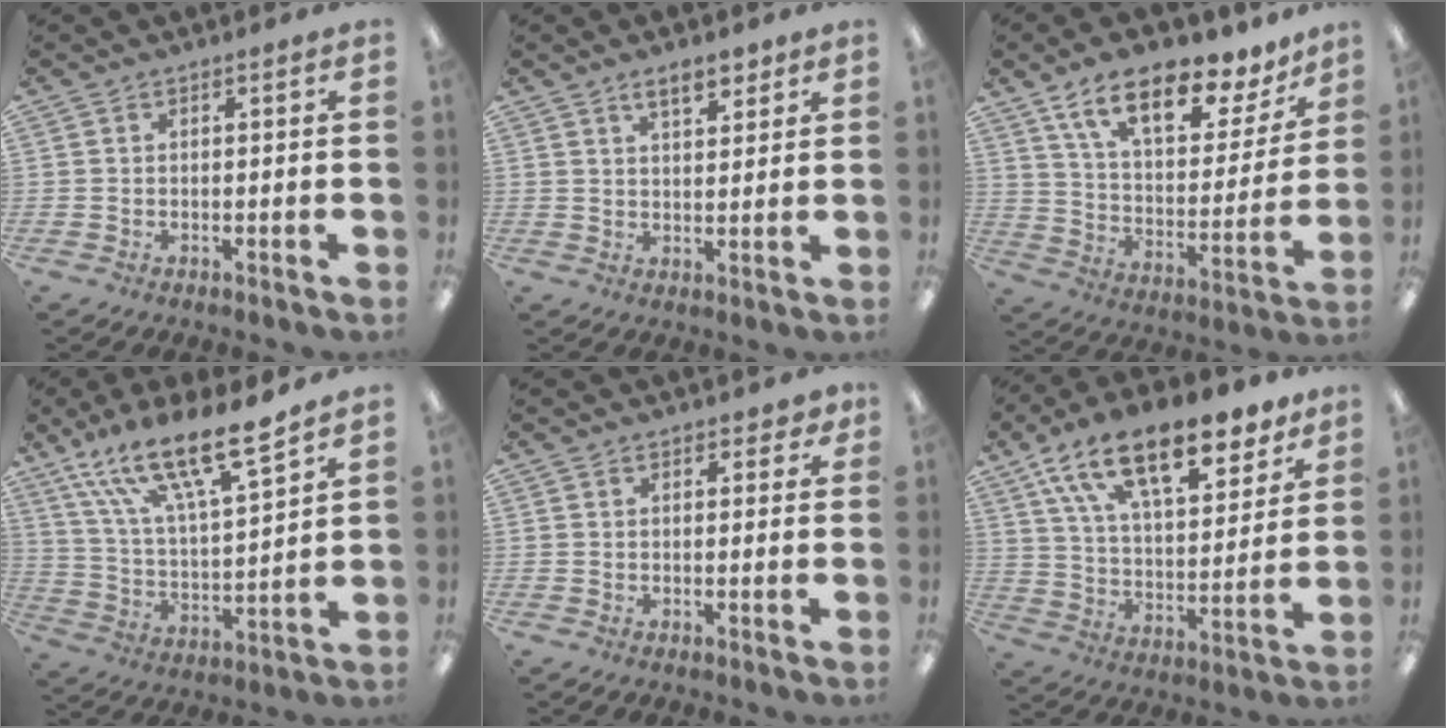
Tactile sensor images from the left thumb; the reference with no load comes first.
{"total": 5.6, "force": [4.0, 2.5, 3.1], "torque": [-0.035, -0.014, 0.066]}
{"total": 18.0, "force": [12.4, 7.2, 10.9], "torque": [-0.181, -0.076, 0.212]}
{"total": 19.4, "force": [14.4, 4.6, 12.1], "torque": [-0.214, -0.092, 0.246]}
{"total": 2.3, "force": [1.4, 1.4, 1.1], "torque": [-0.007, -0.003, 0.022]}
{"total": 19.9, "force": [13.7, 8.0, 11.9], "torque": [-0.204, -0.072, 0.238]}